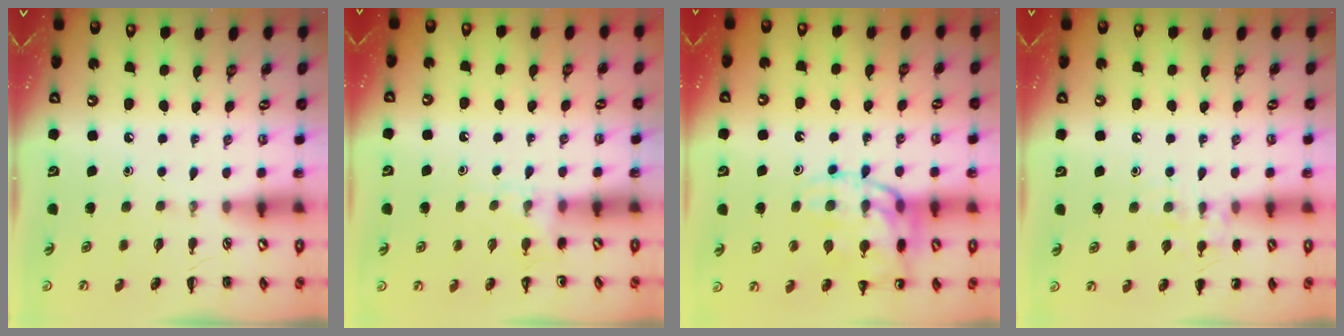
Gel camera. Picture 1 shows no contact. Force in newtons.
{"total": 5.5, "press": 5.3, "slide": 1.7}
{"total": 17.6, "press": 17.5, "slide": 2.0}
{"total": 8.2, "press": 8.1, "slide": 1.0}